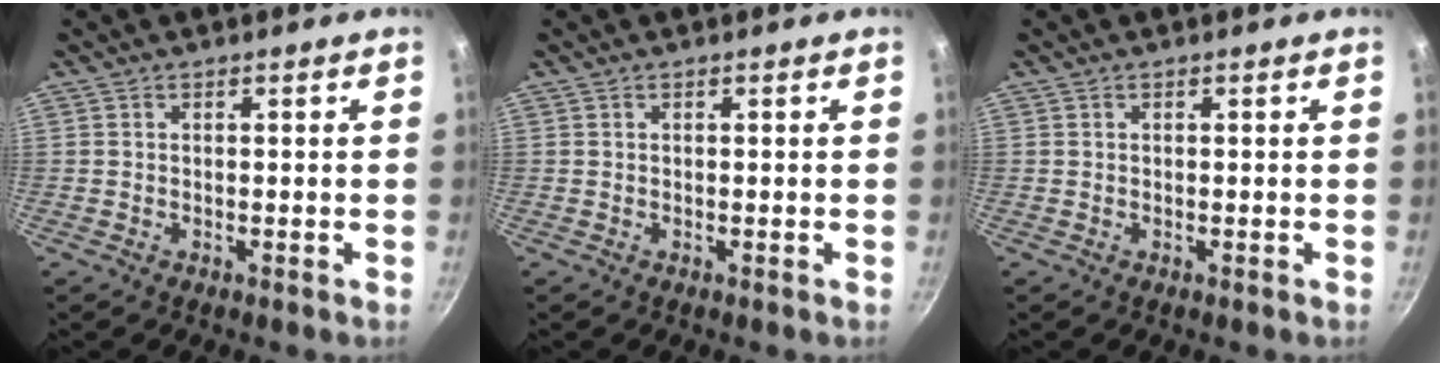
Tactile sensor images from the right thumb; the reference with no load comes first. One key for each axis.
{"total": 0.0}
{"total": 0.0}